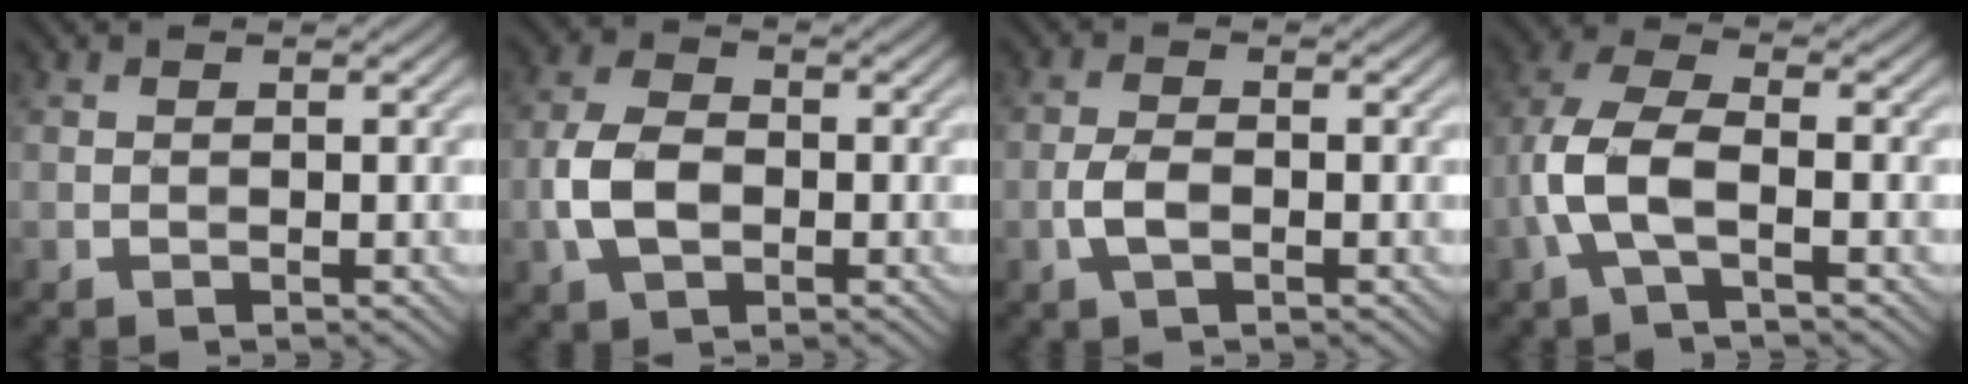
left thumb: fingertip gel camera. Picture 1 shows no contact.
{"total": 5.9, "force": [-1.4, 3.7, 4.3], "torque": [-0.104, 0.000, -0.031]}
{"total": 2.9, "force": [-1.1, 1.2, 2.4], "torque": [-0.057, 0.000, -0.026]}
{"total": 7.0, "force": [-2.1, 2.7, 6.1], "torque": [-0.148, 0.010, -0.050]}